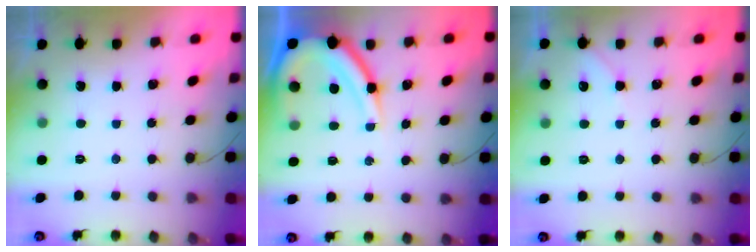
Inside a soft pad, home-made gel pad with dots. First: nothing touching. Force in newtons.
{"total": 13.1, "press": 13.1, "slide": 1.2}
{"total": 2.4, "press": 2.3, "slide": 0.4}